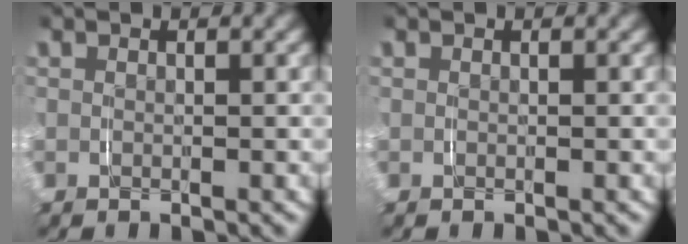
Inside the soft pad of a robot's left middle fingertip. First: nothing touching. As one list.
[{"total": 0.0}]